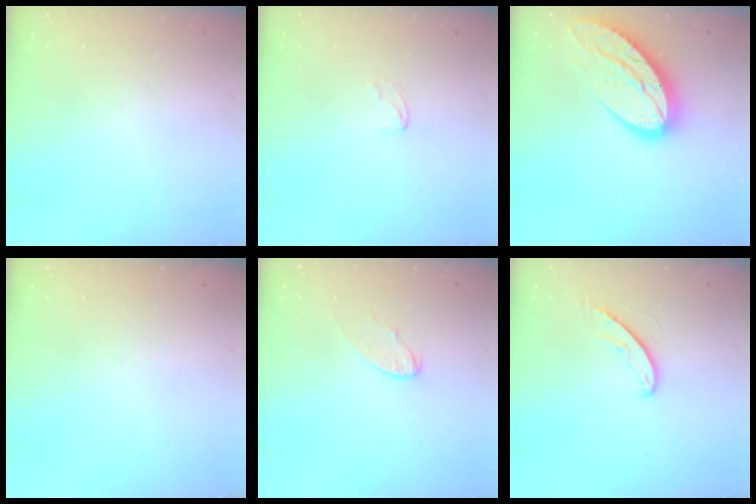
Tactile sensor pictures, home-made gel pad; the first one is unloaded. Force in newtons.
{"total": 2.4, "press": 2.4, "slide": 0.2}
{"total": 15.9, "press": 15.7, "slide": 2.2}
{"total": 0.0}
{"total": 6.3, "press": 6.3, "slide": 0.4}
{"total": 5.0, "press": 5.0, "slide": 0.4}